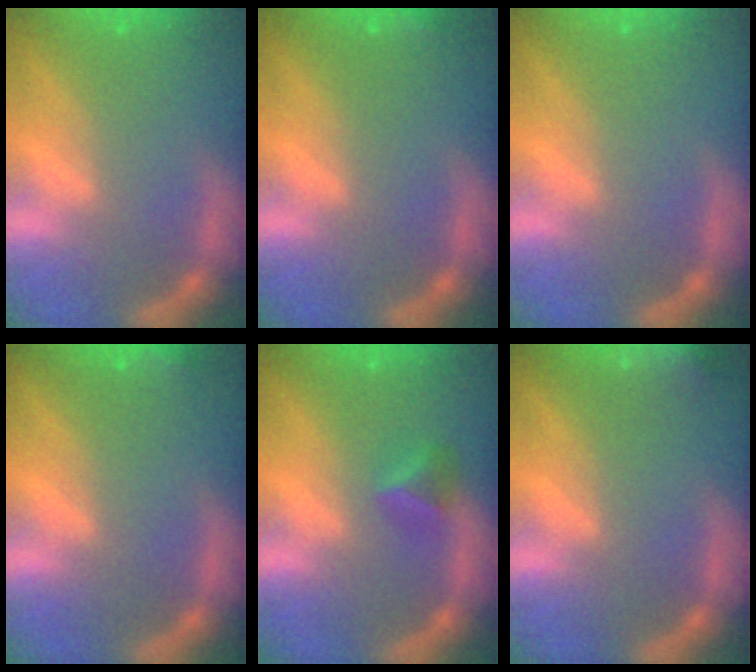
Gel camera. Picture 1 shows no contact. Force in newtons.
{"total": 0.9}
{"total": 0.0}
{"total": 1.4}
{"total": 2.4}
{"total": 6.9}